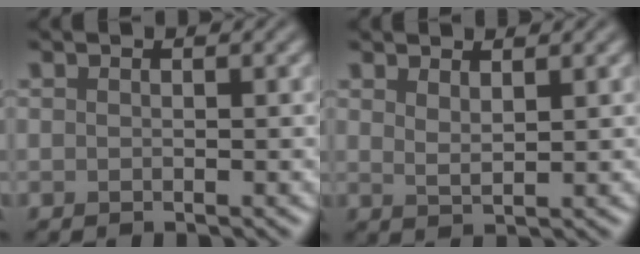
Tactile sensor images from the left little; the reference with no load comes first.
{"total": 1.6, "force": [1.3, 0.4, 0.9], "torque": [-0.017, -0.001, 0.023]}